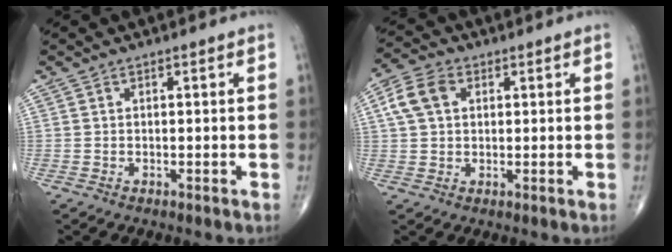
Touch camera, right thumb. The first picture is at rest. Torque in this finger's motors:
{"motor_torque": [0.06, 0.06, 0.34, 0.24, 0.05]}